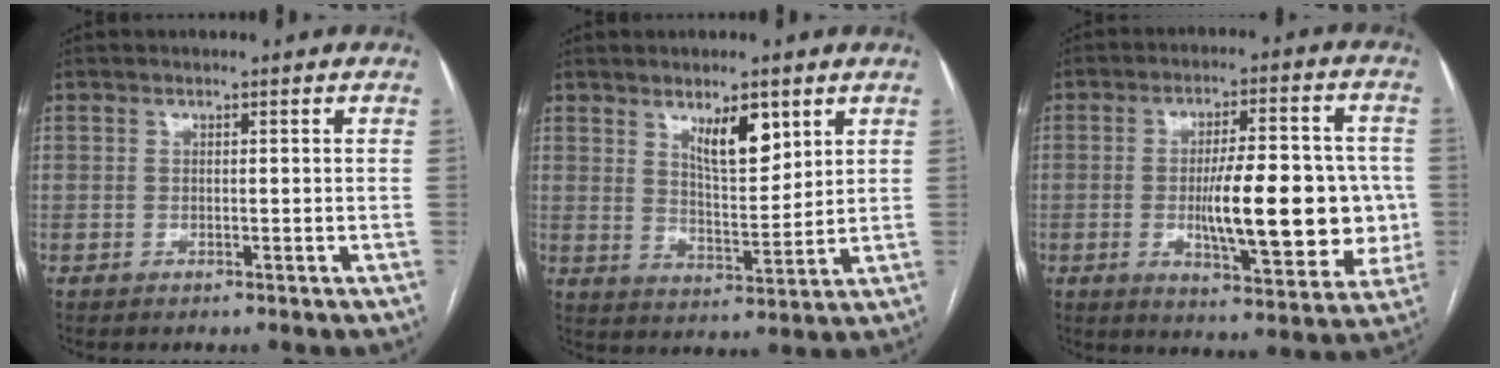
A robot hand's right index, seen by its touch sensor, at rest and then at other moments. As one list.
[{"total": 7.3, "force": [4.2, 2.2, 5.5], "torque": [-0.097, -0.007, 0.076]}, {"total": 16.5, "force": [-1.4, 4.6, 15.8], "torque": [-0.229, 0.008, -0.014]}]